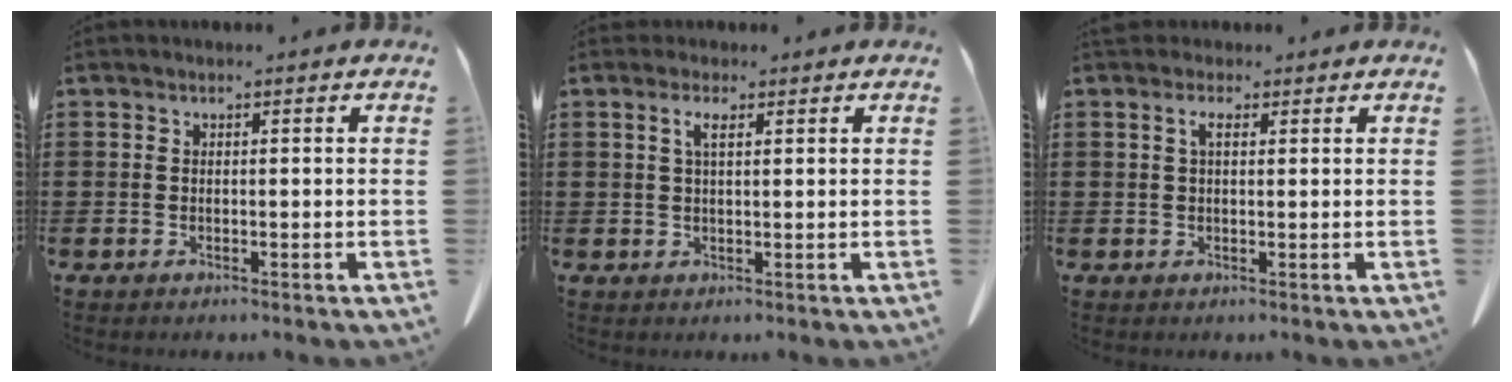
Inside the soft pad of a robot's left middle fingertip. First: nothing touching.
{"total": 2.6, "force": [1.1, 0.7, 2.2], "torque": [-0.048, 0.002, 0.019]}
{"total": 2.4, "force": [1.0, 0.9, 2.0], "torque": [-0.043, 0.004, 0.018]}